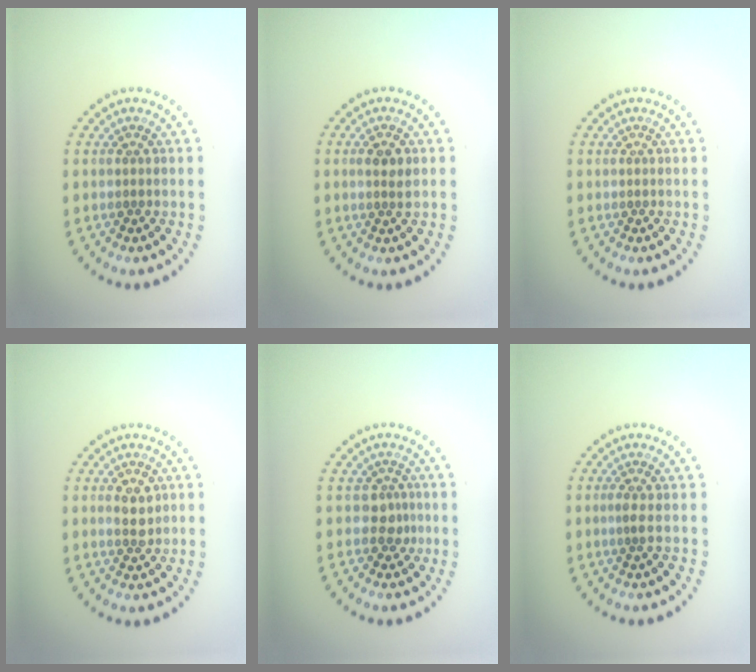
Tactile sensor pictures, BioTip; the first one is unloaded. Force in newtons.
{"total": 1.8, "press": 1.7, "slide": 0.6}
{"total": 0.0}
{"total": 2.1, "press": 2.0, "slide": 0.3}
{"total": 1.7, "press": 1.4, "slide": 1.1}
{"total": 0.9, "press": 0.5, "slide": 0.7}